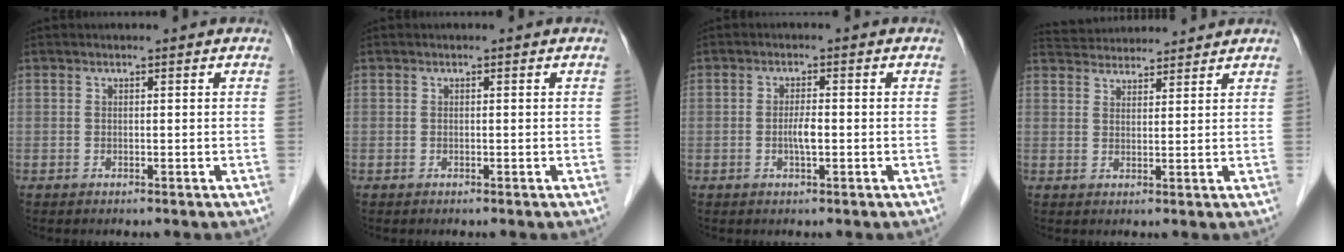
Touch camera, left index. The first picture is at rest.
{"total": 0.0}
{"total": 2.2, "force": [-0.6, 0.4, 2.1], "torque": [-0.042, -0.002, -0.011]}
{"total": 8.9, "force": [8.6, 1.4, 1.9], "torque": [-0.034, 0.032, 0.133]}